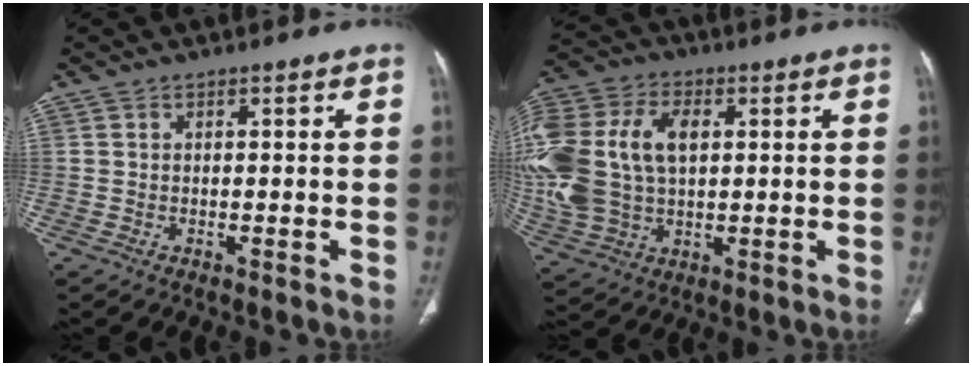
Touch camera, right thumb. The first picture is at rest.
{"total": 24.9, "force": [3.5, 16.3, 18.5], "torque": [-0.451, 0.023, 0.076]}